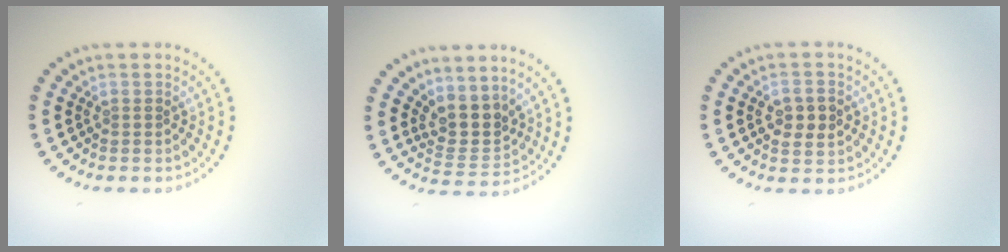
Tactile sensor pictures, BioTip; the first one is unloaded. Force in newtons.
{"total": 3.2, "press": 2.5, "slide": 2.1}
{"total": 2.8, "press": 2.8, "slide": 0.1}